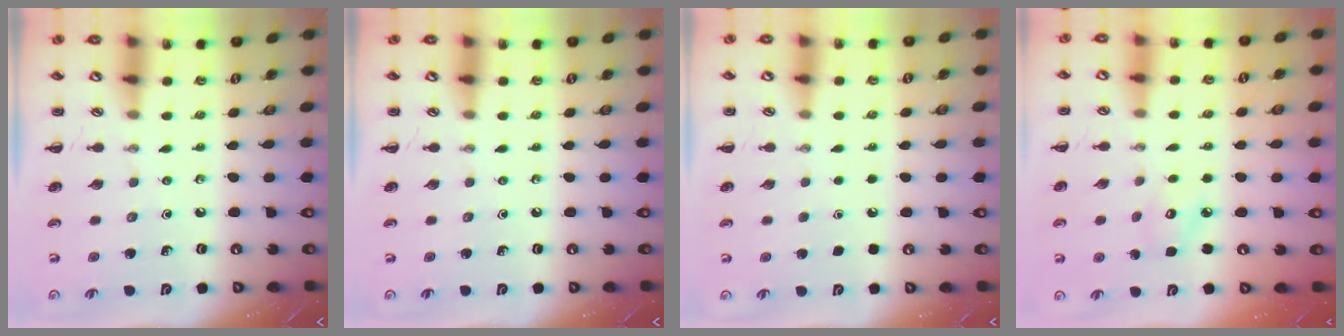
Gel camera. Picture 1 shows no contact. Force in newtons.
{"total": 0.0}
{"total": 1.6, "press": 1.6, "slide": 0.1}
{"total": 4.1, "press": 4.0, "slide": 0.8}